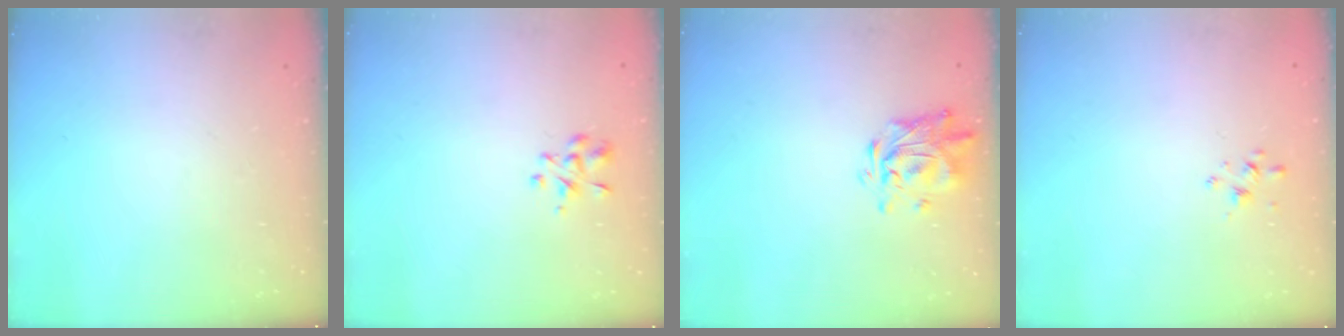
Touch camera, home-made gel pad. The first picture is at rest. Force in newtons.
{"total": 2.9, "press": 2.7, "slide": 1.0}
{"total": 1.5, "press": 1.5, "slide": 0.4}
{"total": 1.7, "press": 1.7, "slide": 0.3}